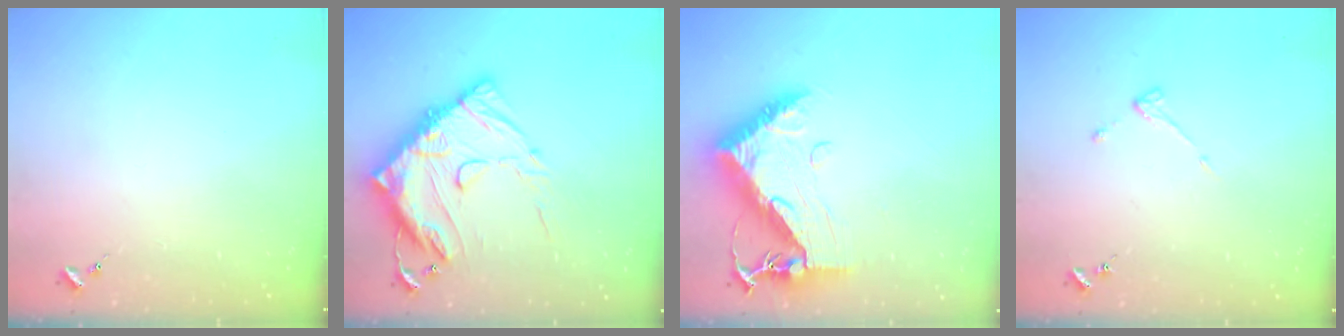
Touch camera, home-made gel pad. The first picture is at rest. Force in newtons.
{"total": 21.5, "press": 21.4, "slide": 2.1}
{"total": 14.1, "press": 14.0, "slide": 1.3}
{"total": 3.6, "press": 3.5, "slide": 0.6}